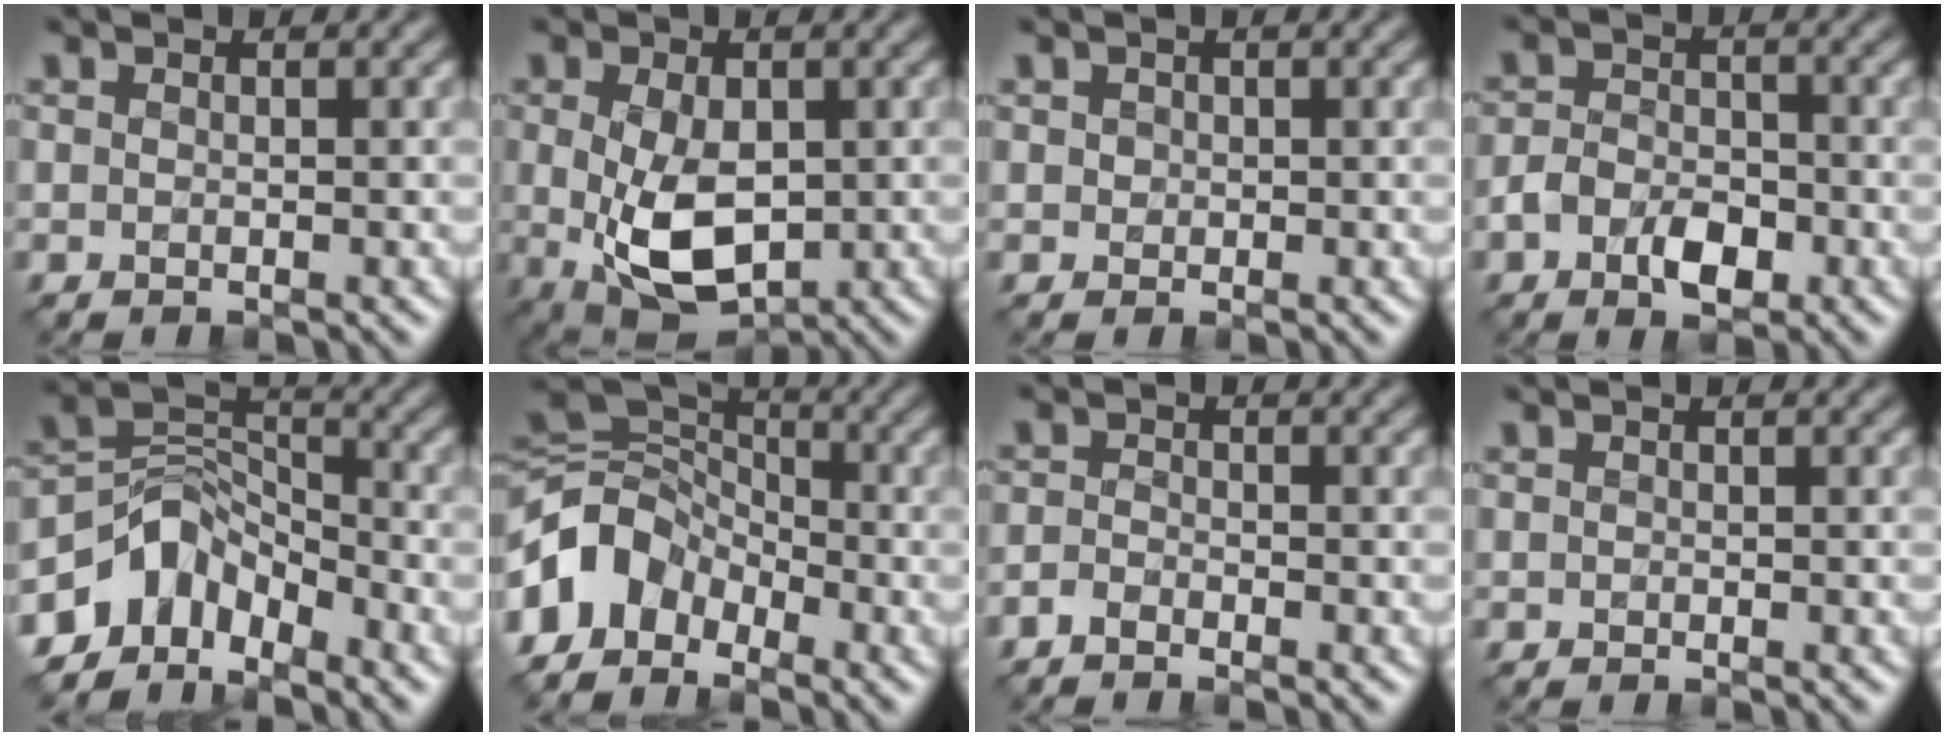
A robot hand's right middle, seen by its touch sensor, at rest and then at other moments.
{"total": 6.9, "force": [-0.6, 4.0, 5.6], "torque": [-0.122, -0.014, 0.002]}
{"total": 0.7, "force": [0.2, 0.7, 0.1], "torque": [0.001, -0.002, 0.003]}
{"total": 4.0, "force": [-1.8, 2.5, 2.5], "torque": [-0.045, 0.000, -0.037]}
{"total": 5.4, "force": [-3.7, 3.5, 2.0], "torque": [-0.018, 0.003, -0.075]}
{"total": 6.7, "force": [-3.5, 4.6, 3.2], "torque": [-0.058, 0.010, -0.089]}
{"total": 1.3, "force": [-1.0, 0.4, 0.7], "torque": [-0.015, -0.003, -0.027]}
{"total": 0.0}